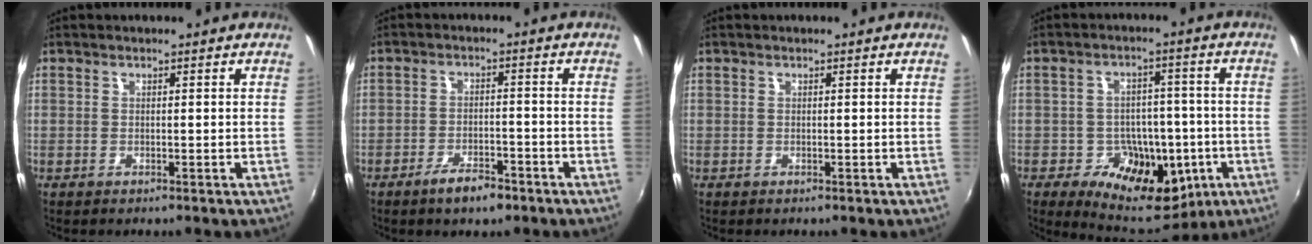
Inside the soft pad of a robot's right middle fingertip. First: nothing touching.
{"total": 5.6, "force": [-3.9, 1.9, 3.4], "torque": [-0.077, -0.003, -0.063]}
{"total": 0.0}
{"total": 14.6, "force": [-5.6, 10.5, 8.5], "torque": [-0.150, 0.005, -0.067]}